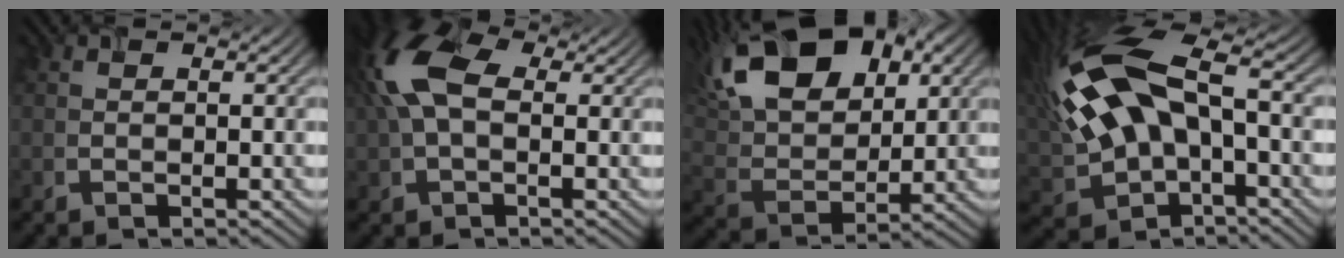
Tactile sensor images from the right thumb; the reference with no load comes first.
{"total": 10.0, "force": [1.9, 5.9, 7.9], "torque": [-0.210, 0.018, 0.028]}
{"total": 16.3, "force": [8.4, 9.3, 10.4], "torque": [-0.225, 0.023, 0.131]}
{"total": 17.7, "force": [2.1, 9.7, 14.6], "torque": [-0.319, 0.000, 0.040]}